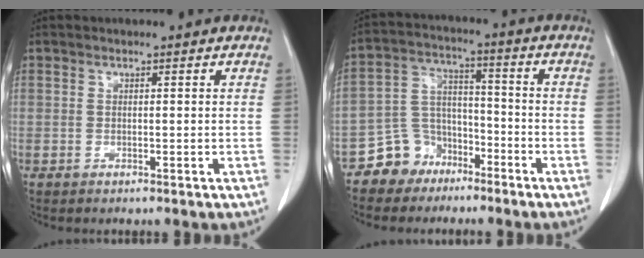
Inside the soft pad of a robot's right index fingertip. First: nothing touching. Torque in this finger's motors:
{"motor_torque": [-0.27, -0.03, -0.47, -0.21]}